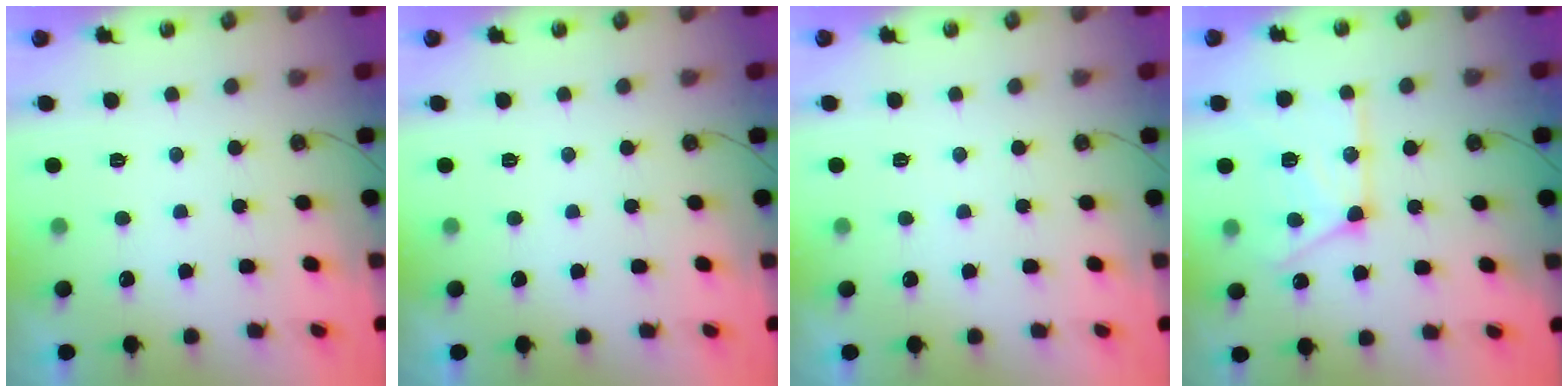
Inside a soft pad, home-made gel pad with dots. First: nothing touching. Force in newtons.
{"total": 0.0}
{"total": 2.8, "press": 2.8, "slide": 0.5}
{"total": 16.1, "press": 16.0, "slide": 1.8}